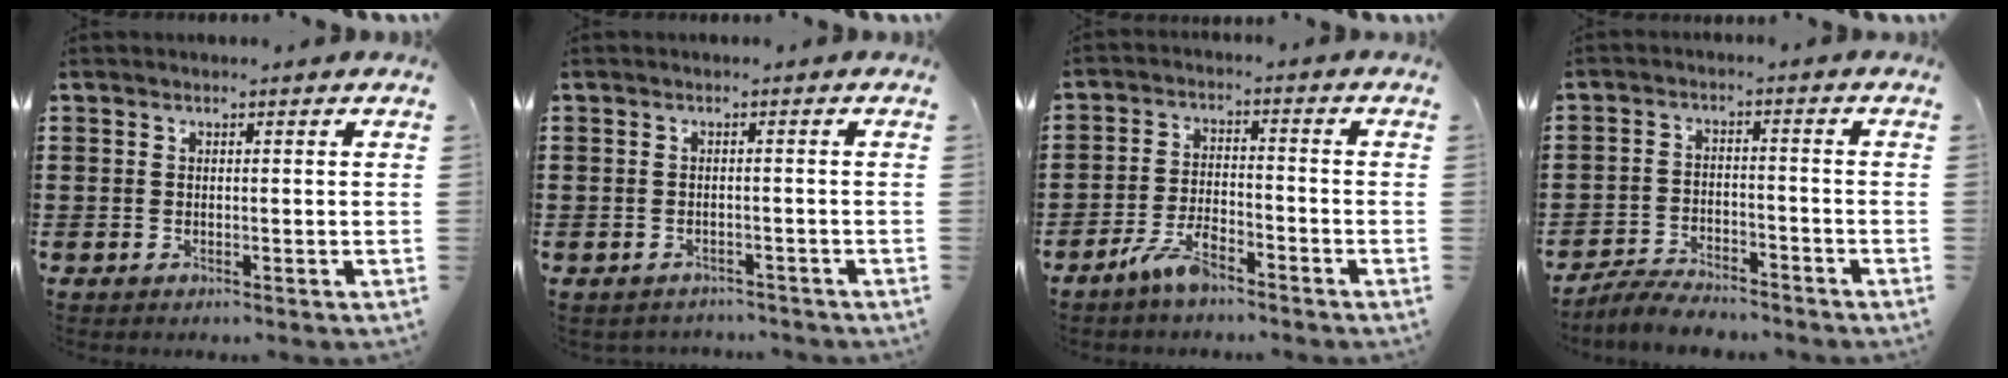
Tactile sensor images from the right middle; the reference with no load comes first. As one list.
[{"total": 1.1, "force": [-1.1, 0.2, 0.0], "torque": [-0.007, -0.002, -0.023]}, {"total": 5.2, "force": [-4.1, 1.5, 2.9], "torque": [-0.066, 0.006, -0.080]}, {"total": 4.5, "force": [-4.3, 0.6, 0.9], "torque": [-0.024, 0.006, -0.091]}]